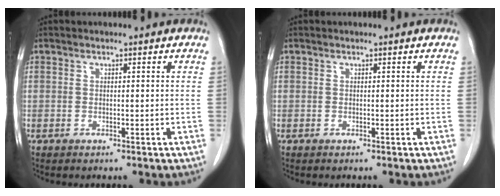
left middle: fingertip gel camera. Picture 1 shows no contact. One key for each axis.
{"total": 0.0}